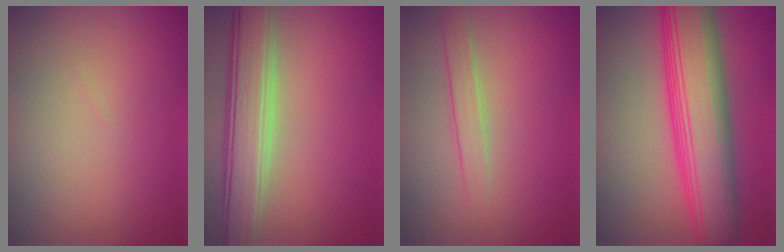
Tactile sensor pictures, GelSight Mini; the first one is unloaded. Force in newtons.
{"total": 6.0, "press": 5.9, "slide": 0.5}
{"total": 1.7, "press": 1.7, "slide": 0.0}
{"total": 10.6, "press": 10.6, "slide": 0.3}